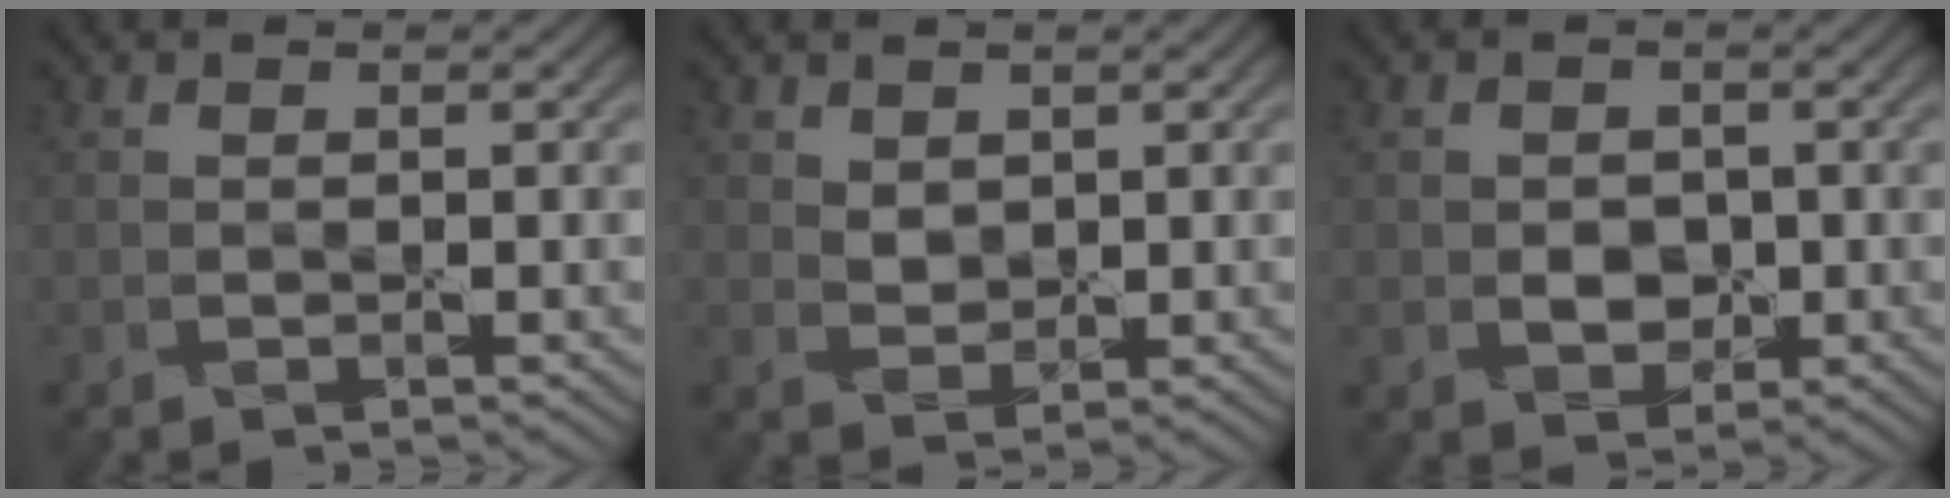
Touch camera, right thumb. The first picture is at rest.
{"total": 2.0, "force": [1.1, 1.4, 0.9], "torque": [-0.025, -0.003, 0.025]}
{"total": 2.9, "force": [-0.4, 2.4, 1.6], "torque": [-0.035, -0.008, -0.010]}